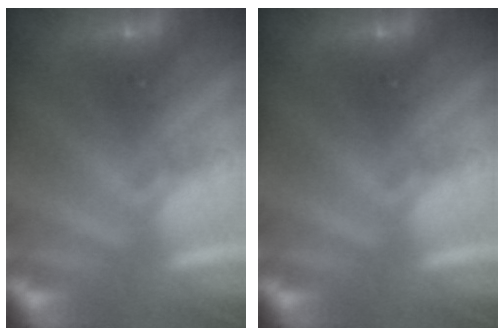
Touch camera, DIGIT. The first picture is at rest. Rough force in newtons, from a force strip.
{"total": 0.0}